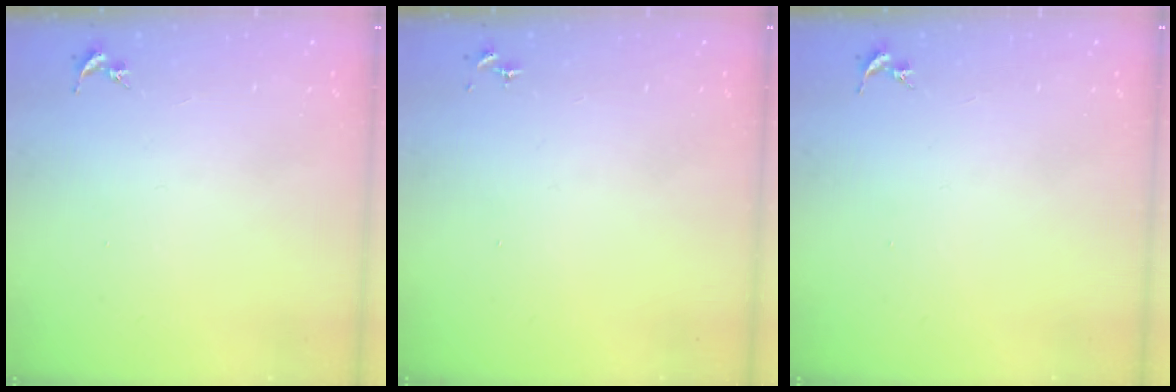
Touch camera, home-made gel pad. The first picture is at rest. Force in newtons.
{"total": 0.0}
{"total": 0.0}